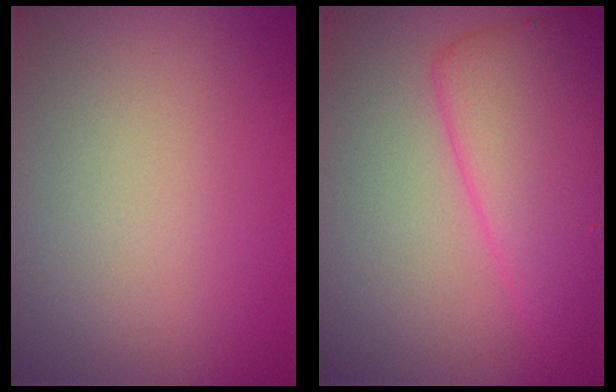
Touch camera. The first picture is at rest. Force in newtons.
{"total": 6.1, "press": 6.1, "slide": 0.4}